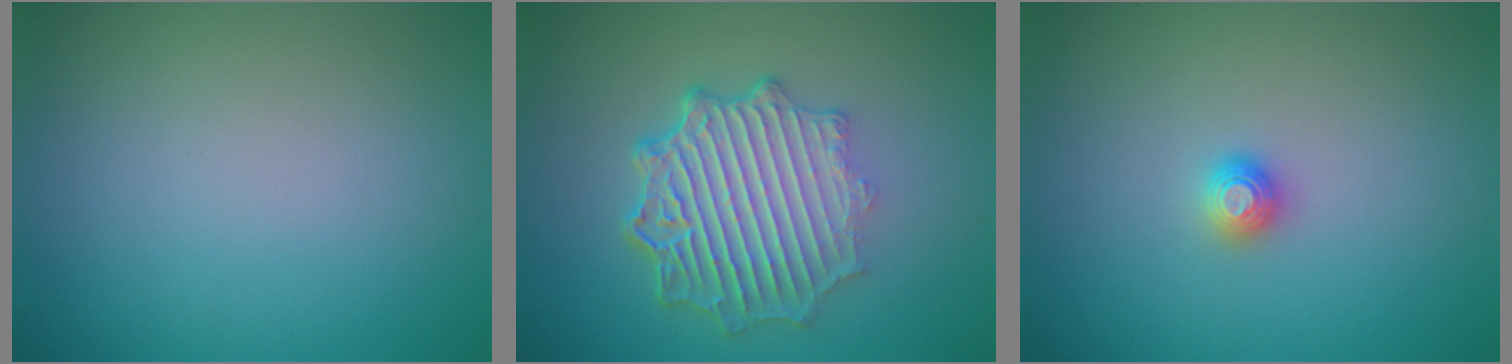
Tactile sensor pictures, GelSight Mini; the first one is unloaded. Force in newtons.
{"total": 7.1, "press": 5.3, "slide": 4.7}
{"total": 1.2, "press": 1.1, "slide": 0.3}